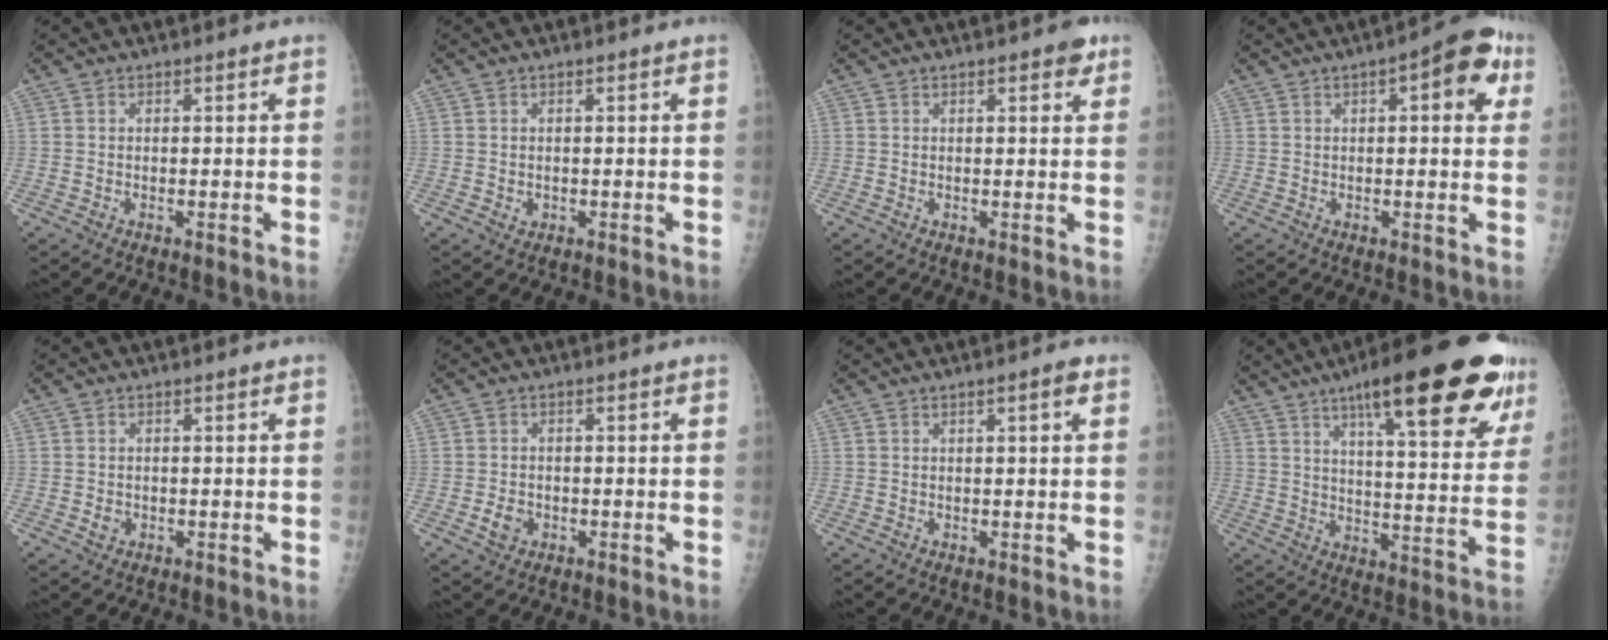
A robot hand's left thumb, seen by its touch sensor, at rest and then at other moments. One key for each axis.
{"total": 1.1, "fx": -0.1, "fy": 1.0, "fz": 0.4, "tx": -0.005, "ty": 0.000, "tz": 0.003}
{"total": 2.9, "fx": 1.6, "fy": 1.2, "fz": 2.1, "tx": -0.015, "ty": -0.004, "tz": 0.015}
{"total": 9.3, "fx": 3.2, "fy": 3.4, "fz": 8.0, "tx": -0.078, "ty": 0.008, "tz": 0.030}
{"total": 1.6, "fx": -0.3, "fy": 1.4, "fz": 0.7, "tx": -0.006, "ty": 0.002, "tz": -0.003}
{"total": 3.0, "fx": -1.0, "fy": 2.4, "fz": 1.5, "tx": -0.020, "ty": 0.003, "tz": -0.015}
{"total": 2.2, "fx": 0.9, "fy": 0.4, "fz": 1.9, "tx": -0.027, "ty": 0.001, "tz": 0.011}
{"total": 26.7, "fx": 15.6, "fy": 6.5, "fz": 20.7, "tx": -0.265, "ty": -0.037, "tz": 0.217}